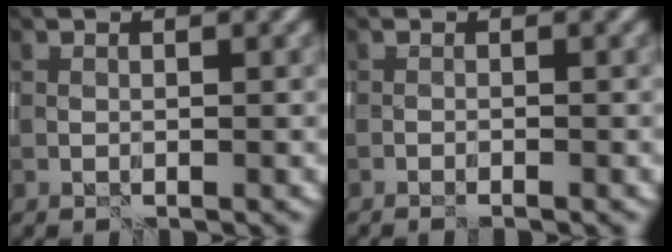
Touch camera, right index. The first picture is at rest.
{"total": 1.0, "force": [-0.8, 0.2, 0.6], "torque": [-0.010, 0.005, -0.016]}